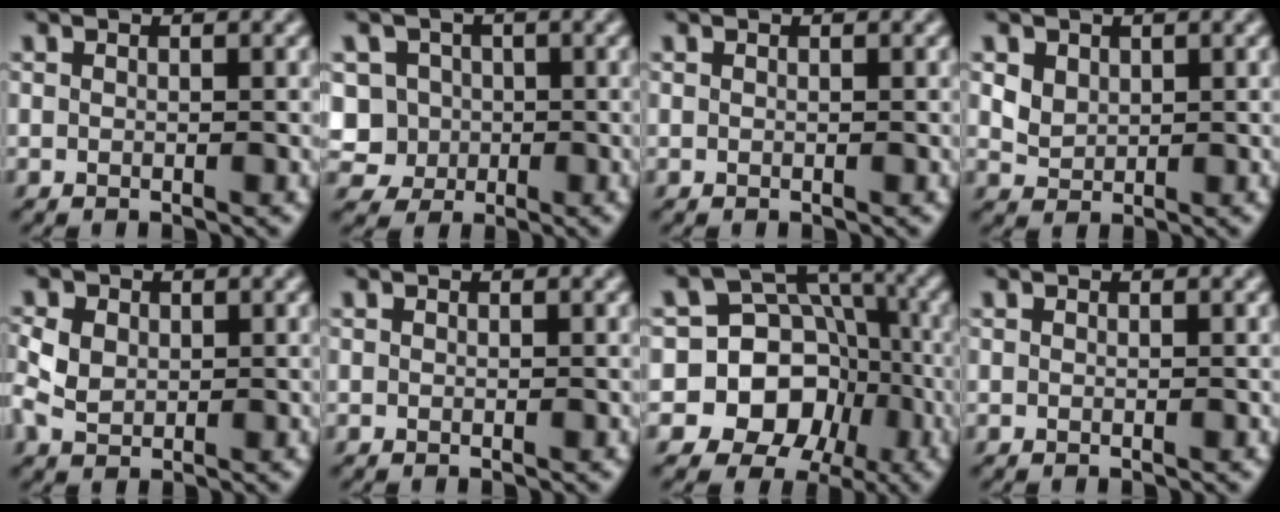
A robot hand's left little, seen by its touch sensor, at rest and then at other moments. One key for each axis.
{"total": 5.8, "fx": -0.5, "fy": 5.5, "fz": 1.9, "tx": -0.034, "ty": 0.028, "tz": -0.033}
{"total": 0.0}
{"total": 2.2, "fx": 0.9, "fy": 1.7, "fz": 1.1, "tx": -0.031, "ty": 0.001, "tz": 0.019}
{"total": 3.7, "fx": 0.3, "fy": 2.9, "fz": 2.3, "tx": -0.064, "ty": 0.010, "tz": 0.004}
{"total": 0.0}
{"total": 12.8, "fx": -4.4, "fy": 11.3, "fz": 4.2, "tx": -0.076, "ty": 0.012, "tz": -0.096}
{"total": 0.0}